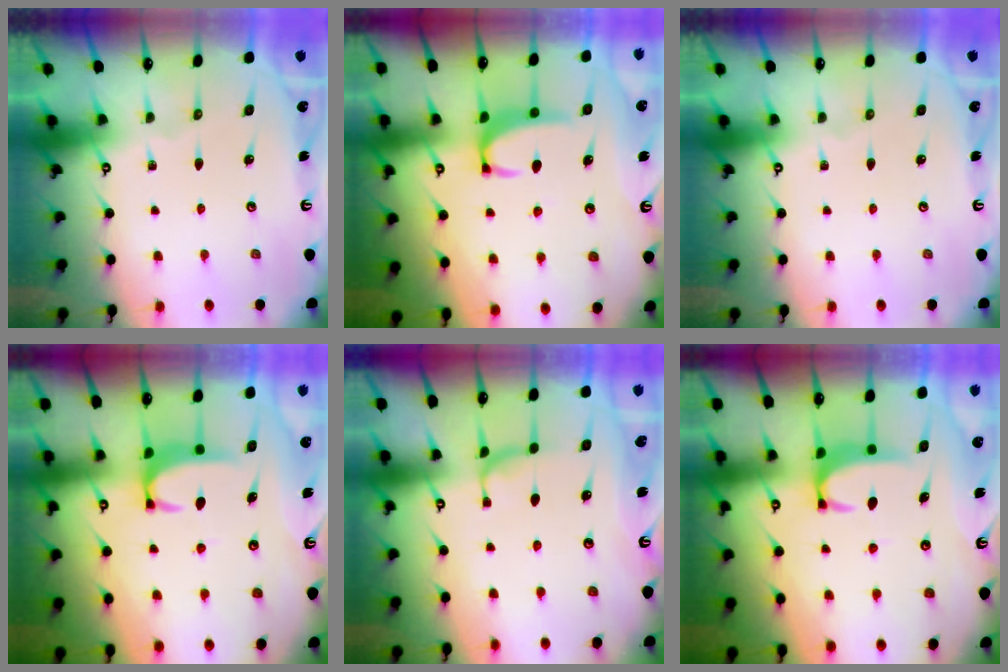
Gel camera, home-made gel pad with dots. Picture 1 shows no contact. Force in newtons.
{"total": 2.2, "press": 2.1, "slide": 0.7}
{"total": 0.0}
{"total": 2.0, "press": 2.0, "slide": 0.5}
{"total": 1.6, "press": 1.3, "slide": 0.8}
{"total": 2.0, "press": 2.0, "slide": 0.5}